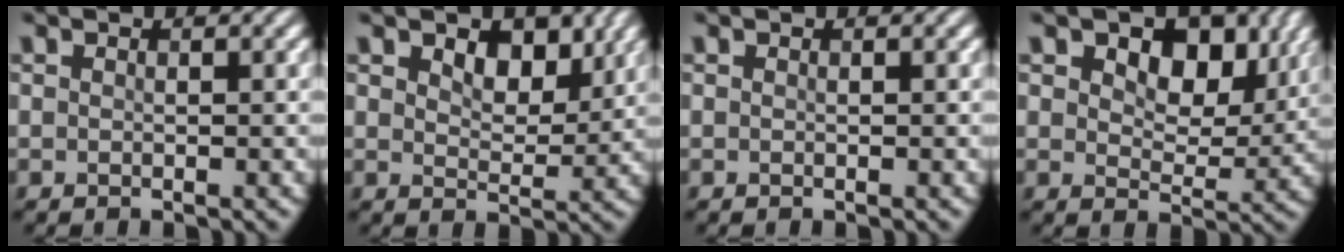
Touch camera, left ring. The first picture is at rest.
{"total": 3.7, "force": [2.0, 2.2, 2.3], "torque": [-0.044, -0.007, 0.028]}
{"total": 0.0}
{"total": 6.9, "force": [3.0, 4.2, 4.6], "torque": [-0.073, -0.009, 0.039]}